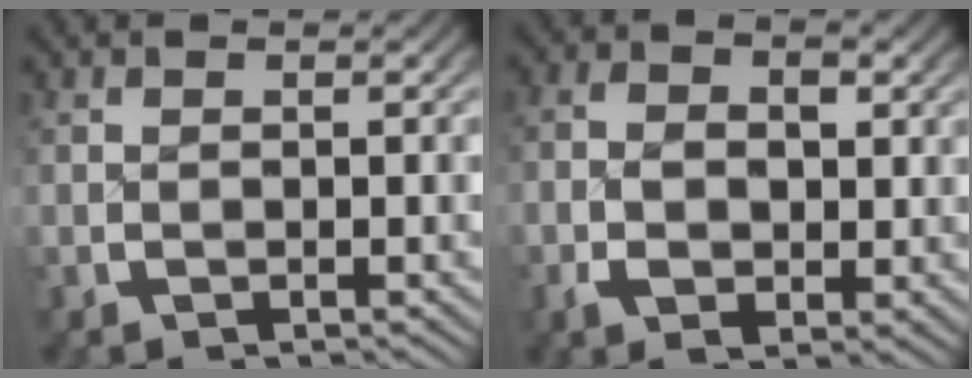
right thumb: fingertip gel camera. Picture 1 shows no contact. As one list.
[{"total": 3.7, "force": [-0.3, 2.3, 2.9], "torque": [-0.049, -0.009, -0.002]}]